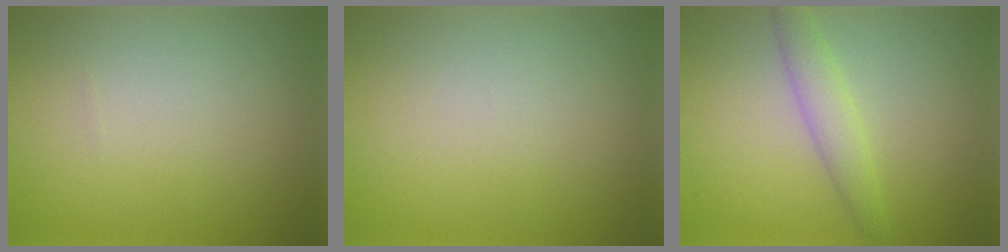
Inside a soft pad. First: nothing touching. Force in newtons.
{"total": 0.0}
{"total": 2.4, "press": 2.4, "slide": 0.1}